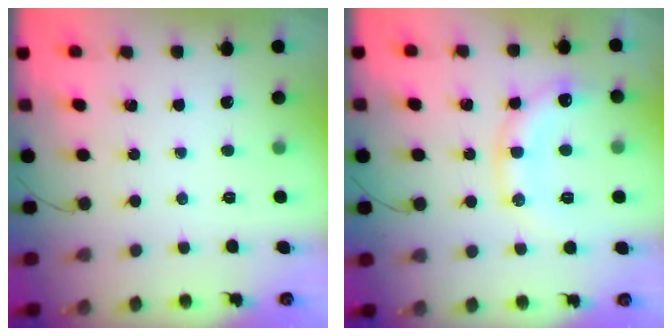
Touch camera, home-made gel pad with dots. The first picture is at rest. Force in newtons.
{"total": 13.8, "press": 13.7, "slide": 1.6}